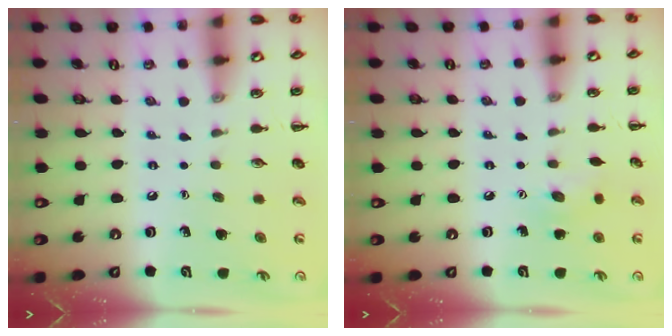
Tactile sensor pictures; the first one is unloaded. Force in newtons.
{"total": 3.8, "press": 3.7, "slide": 1.1}